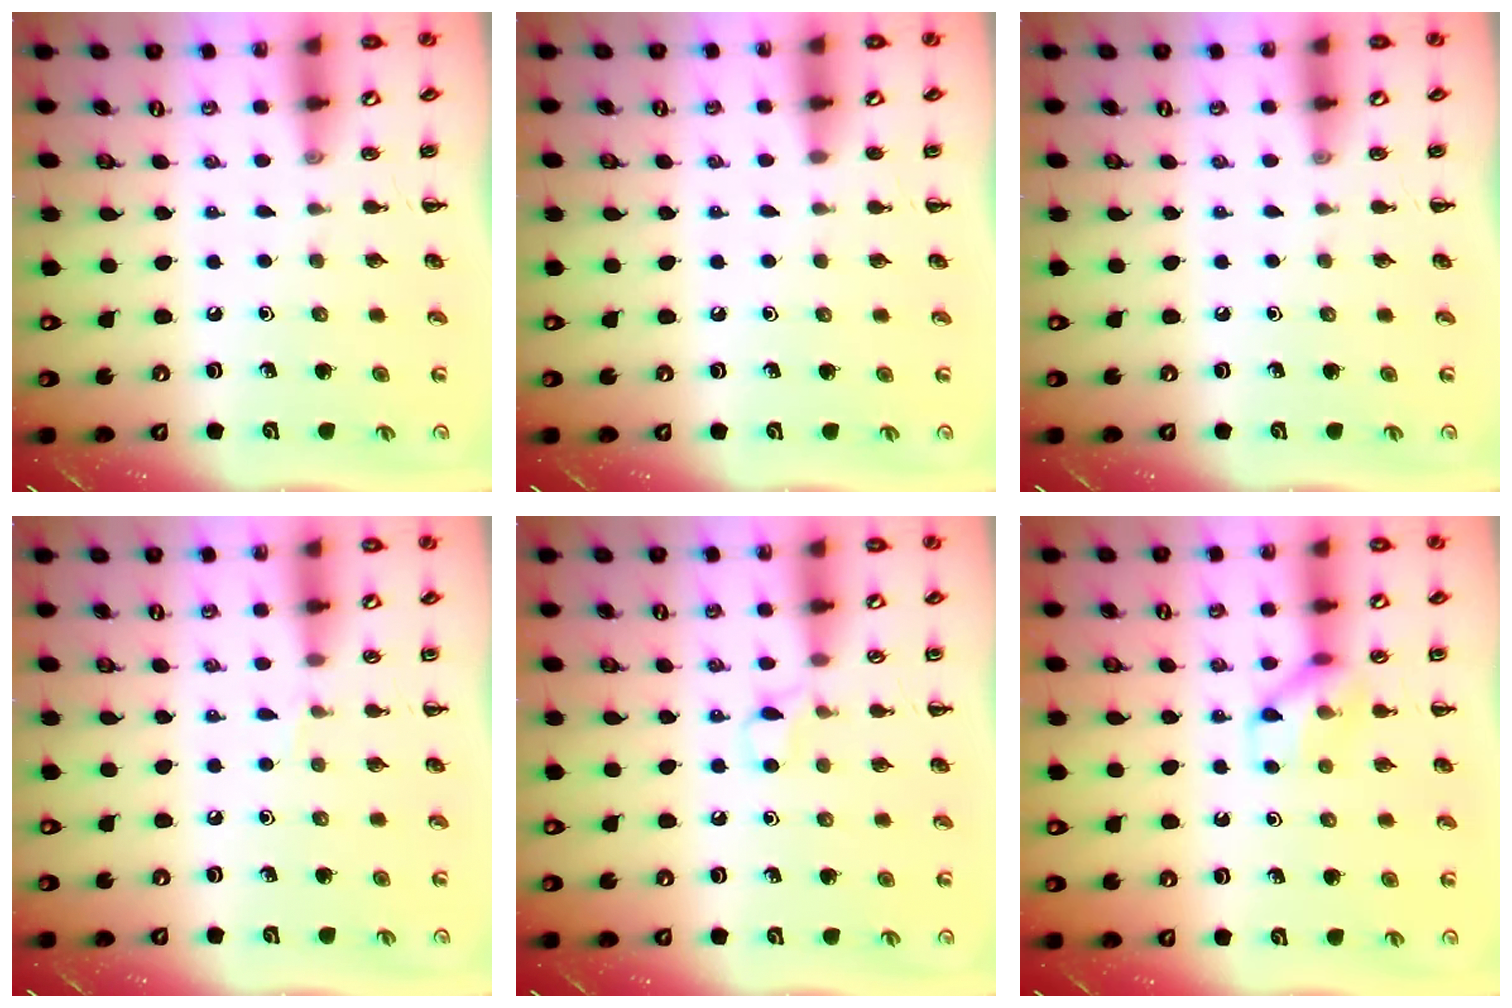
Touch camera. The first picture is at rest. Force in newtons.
{"total": 1.9, "press": 1.9, "slide": 0.4}
{"total": 0.0}
{"total": 3.4, "press": 3.2, "slide": 1.1}
{"total": 3.4, "press": 3.2, "slide": 1.1}
{"total": 10.4, "press": 10.3, "slide": 0.8}